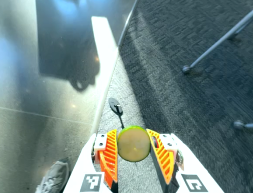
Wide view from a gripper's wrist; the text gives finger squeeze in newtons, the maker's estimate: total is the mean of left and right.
{"total": 9.4, "left": 9.8, "right": 9.0}